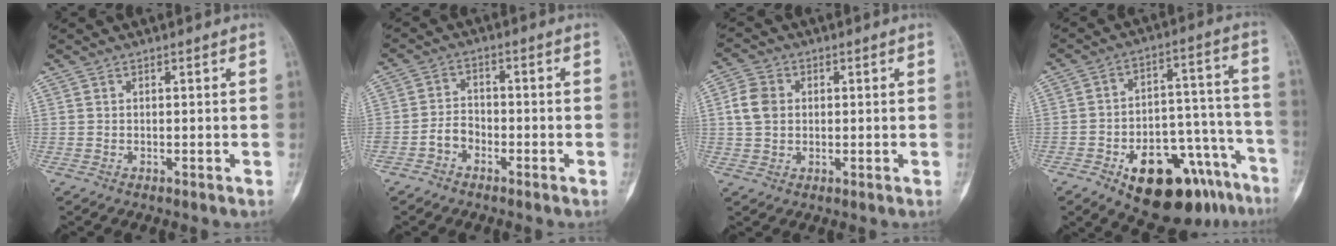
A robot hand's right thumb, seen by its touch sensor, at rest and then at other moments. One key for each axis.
{"total": 4.1, "fx": -2.2, "fy": 3.1, "fz": 1.6, "tx": -0.012, "ty": 0.021, "tz": -0.046}
{"total": 6.2, "fx": 0.7, "fy": 5.0, "fz": 3.6, "tx": -0.056, "ty": 0.006, "tz": 0.010}
{"total": 22.0, "fx": -12.6, "fy": 10.7, "fz": 14.5, "tx": -0.128, "ty": 0.101, "tz": -0.177}